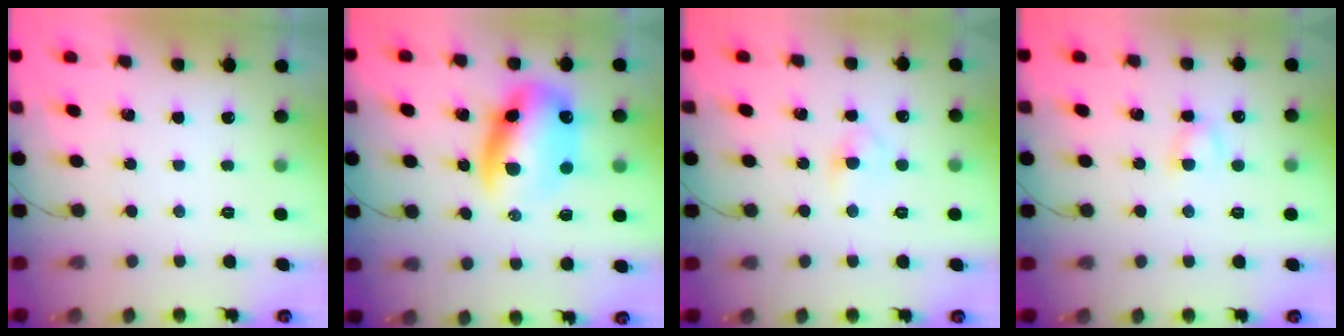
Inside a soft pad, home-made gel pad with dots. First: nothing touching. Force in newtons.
{"total": 13.3, "press": 12.8, "slide": 3.5}
{"total": 3.4, "press": 3.1, "slide": 1.3}
{"total": 3.6, "press": 3.4, "slide": 1.1}